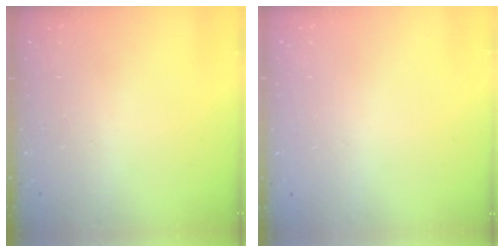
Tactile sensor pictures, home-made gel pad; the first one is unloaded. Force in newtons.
{"total": 0.0}